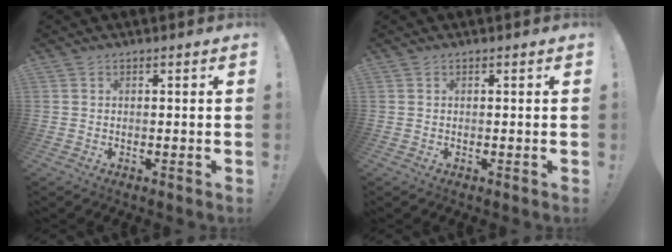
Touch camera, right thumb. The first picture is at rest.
{"total": 0.0}